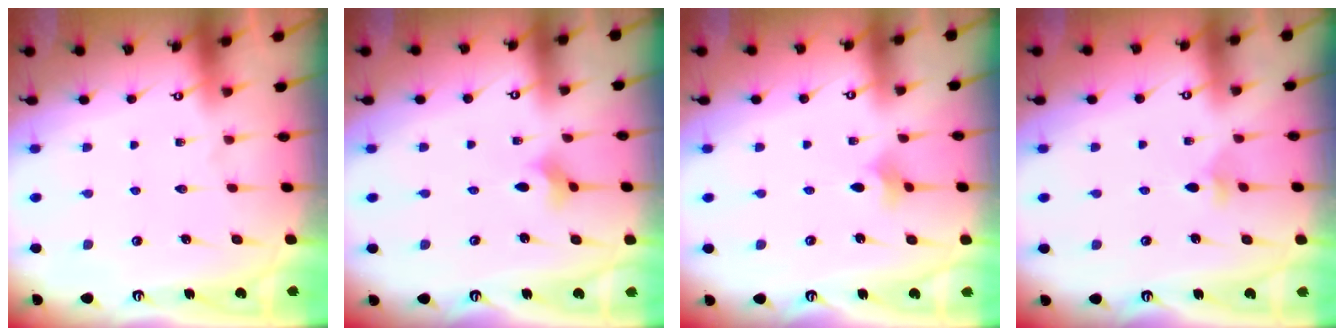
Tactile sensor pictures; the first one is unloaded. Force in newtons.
{"total": 2.3, "press": 2.2, "slide": 0.4}
{"total": 2.4, "press": 2.4, "slide": 0.5}
{"total": 3.3, "press": 3.2, "slide": 0.6}